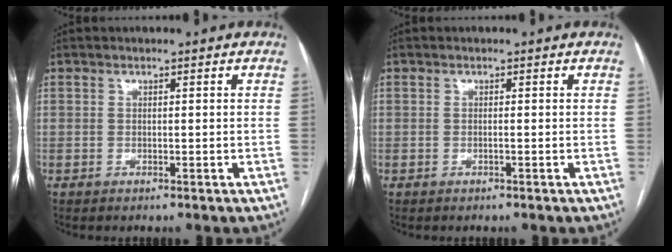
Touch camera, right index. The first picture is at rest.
{"total": 0.0}